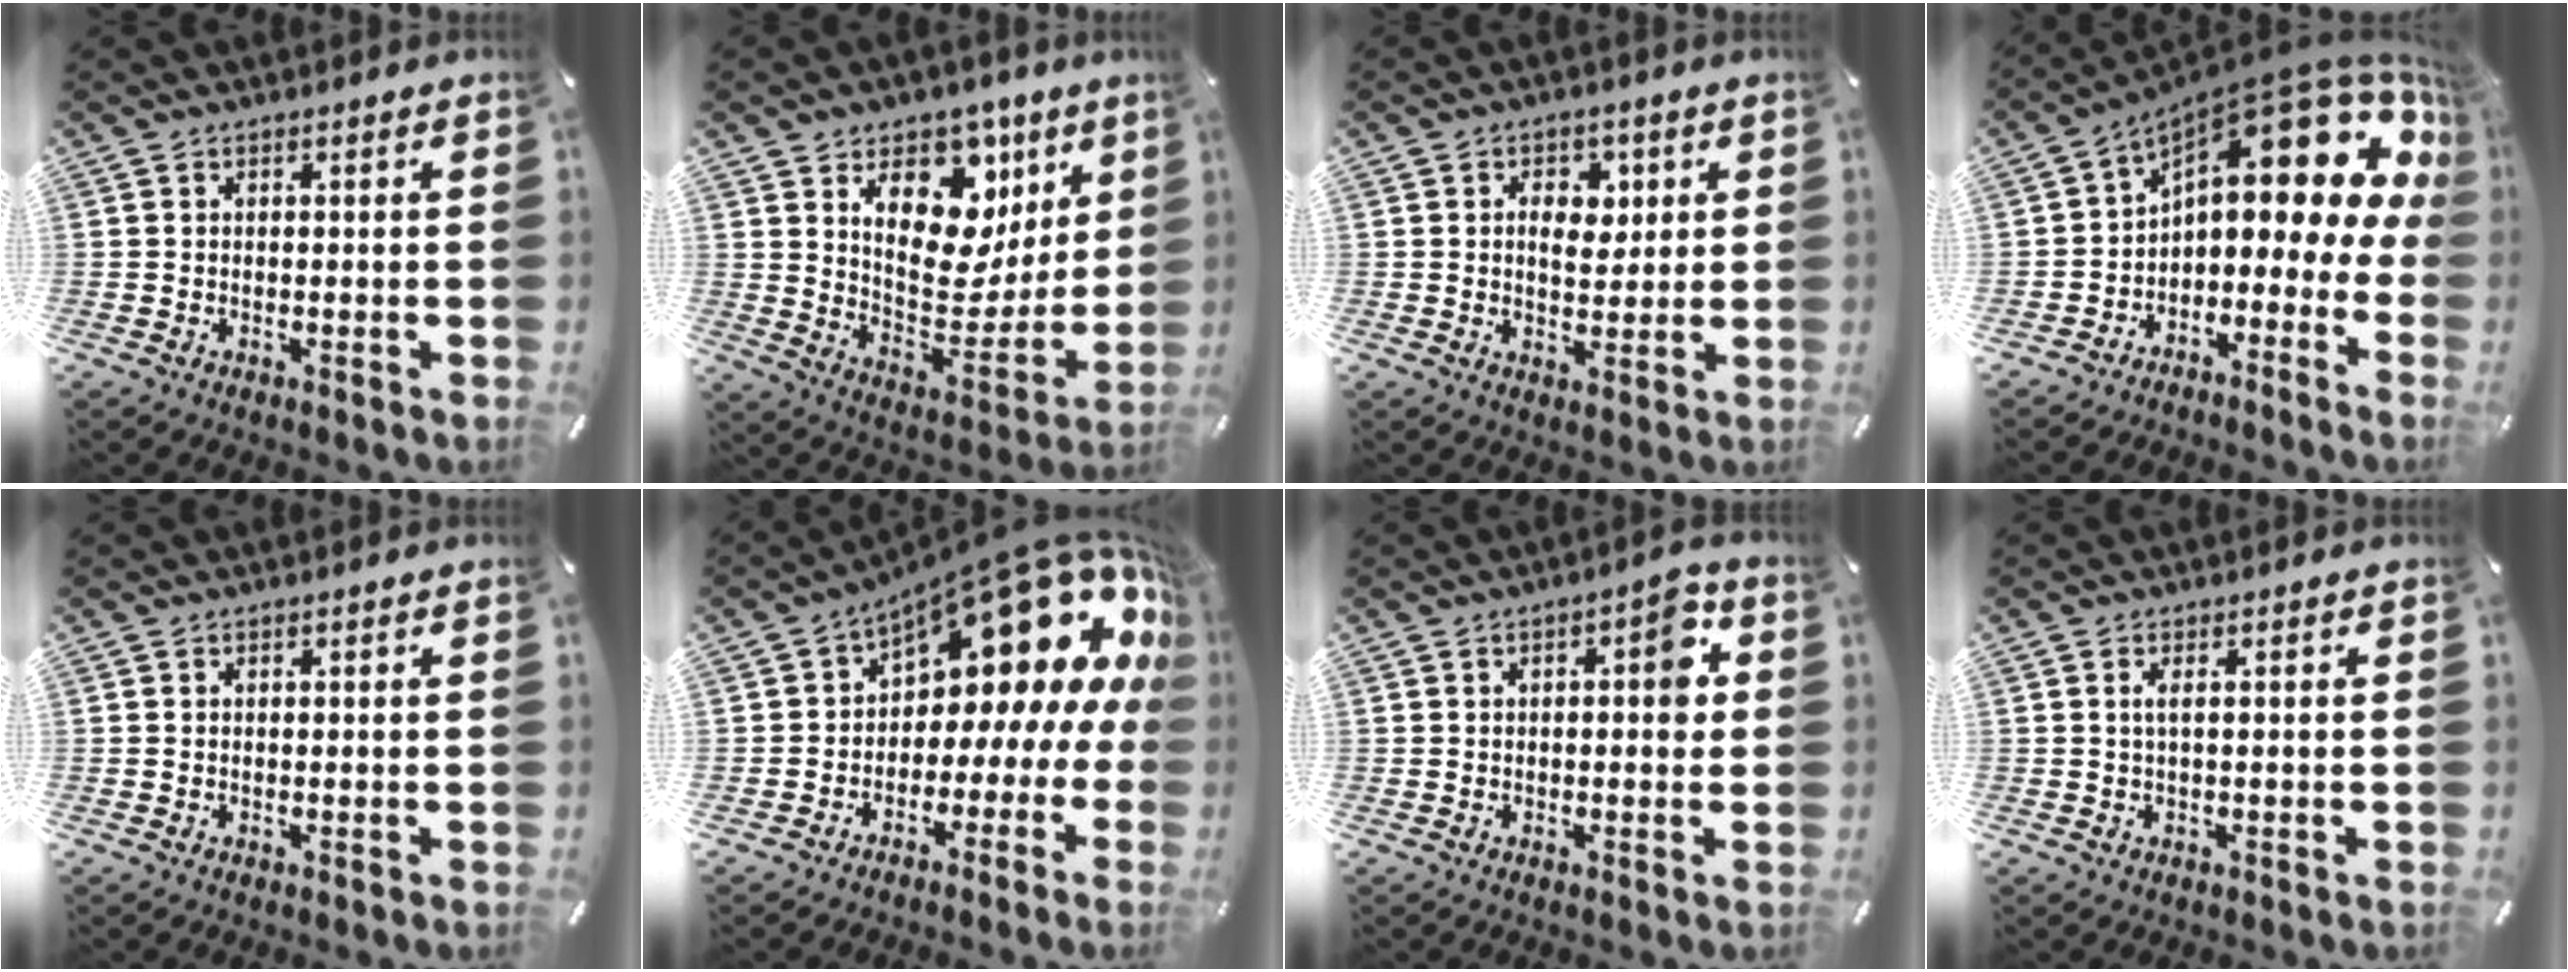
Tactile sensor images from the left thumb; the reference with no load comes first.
{"total": 17.2, "force": [8.4, 11.0, 10.1], "torque": [-0.130, -0.071, 0.144]}
{"total": 6.6, "force": [1.5, 4.8, 4.3], "torque": [-0.048, -0.007, 0.016]}
{"total": 17.2, "force": [9.0, 7.0, 12.8], "torque": [-0.169, -0.079, 0.141]}
{"total": 0.0}
{"total": 19.2, "force": [11.1, 9.9, 12.1], "torque": [-0.152, -0.092, 0.185]}
{"total": 6.0, "force": [0.7, 2.7, 5.4], "torque": [-0.055, 0.000, 0.001]}
{"total": 1.4, "force": [0.0, 0.3, 1.3], "torque": [-0.026, -0.002, -0.001]}